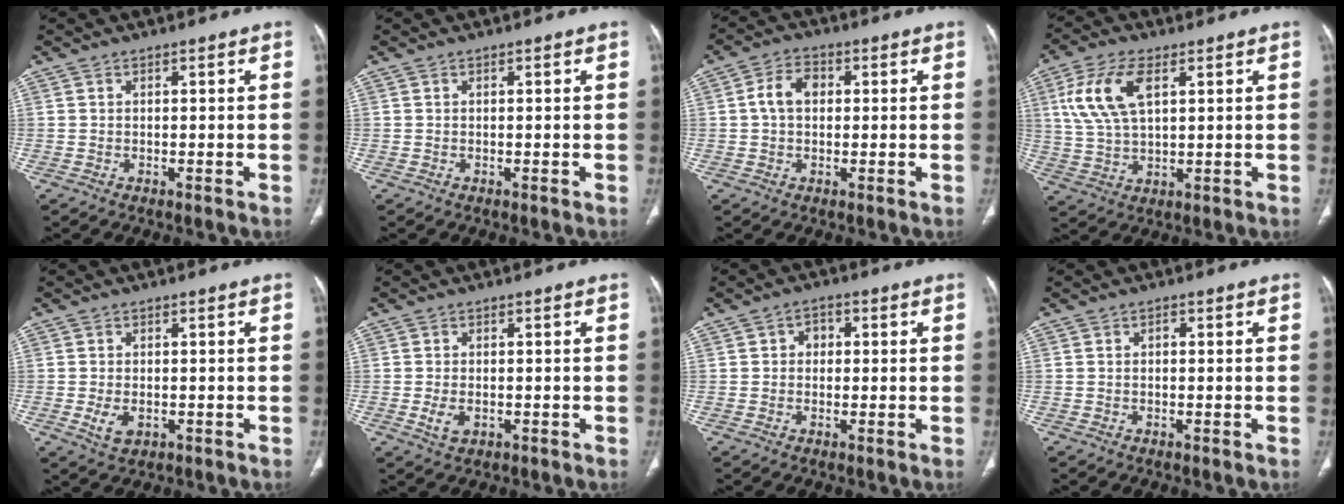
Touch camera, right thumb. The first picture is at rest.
{"total": 0.0}
{"total": 5.6, "force": [0.7, 3.9, 3.9], "torque": [-0.069, 0.015, 0.007]}
{"total": 11.3, "force": [3.9, 5.6, 9.0], "torque": [-0.191, -0.001, 0.079]}
{"total": 3.8, "force": [-0.9, 2.4, 2.8], "torque": [-0.051, -0.002, -0.009]}
{"total": 3.3, "force": [-0.8, 2.1, 2.4], "torque": [-0.049, -0.001, -0.010]}
{"total": 2.8, "force": [0.3, 2.3, 1.6], "torque": [-0.007, 0.008, -0.001]}
{"total": 0.7, "force": [0.0, 0.5, 0.6], "torque": [-0.009, 0.003, -0.002]}